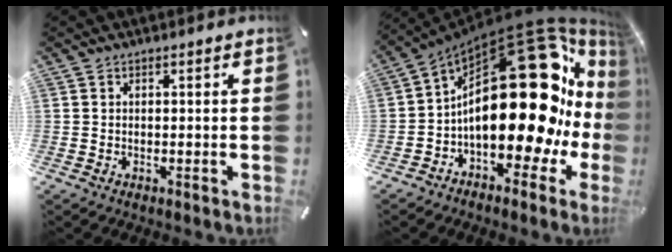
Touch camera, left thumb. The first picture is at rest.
{"total": 34.4, "force": [4.5, 16.5, 29.9], "torque": [-0.476, -0.065, 0.089]}